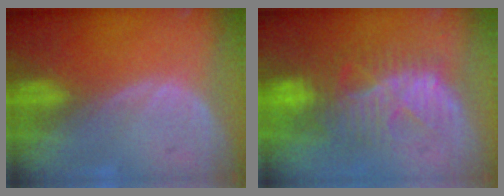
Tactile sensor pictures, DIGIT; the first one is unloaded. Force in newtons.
{"total": 9.8, "press": 9.0, "slide": 3.9}